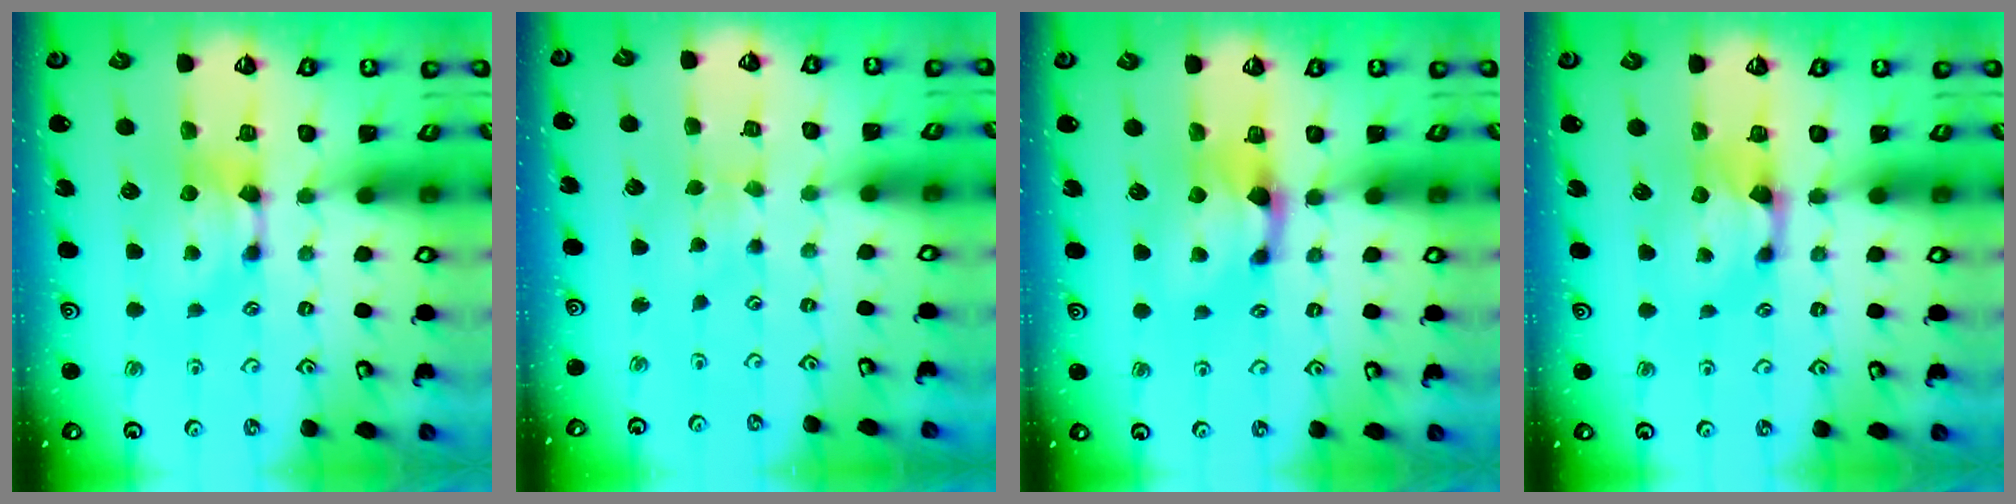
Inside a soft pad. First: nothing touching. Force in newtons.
{"total": 1.2, "press": 1.2, "slide": 0.1}
{"total": 1.5, "press": 0.7, "slide": 1.3}
{"total": 0.6, "press": 0.1, "slide": 0.6}